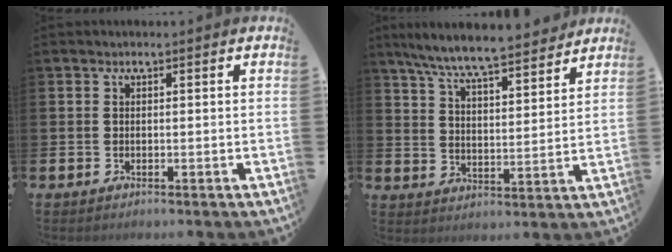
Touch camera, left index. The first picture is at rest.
{"total": 8.2, "force": [7.8, 0.5, 2.5], "torque": [-0.084, -0.047, 0.139]}